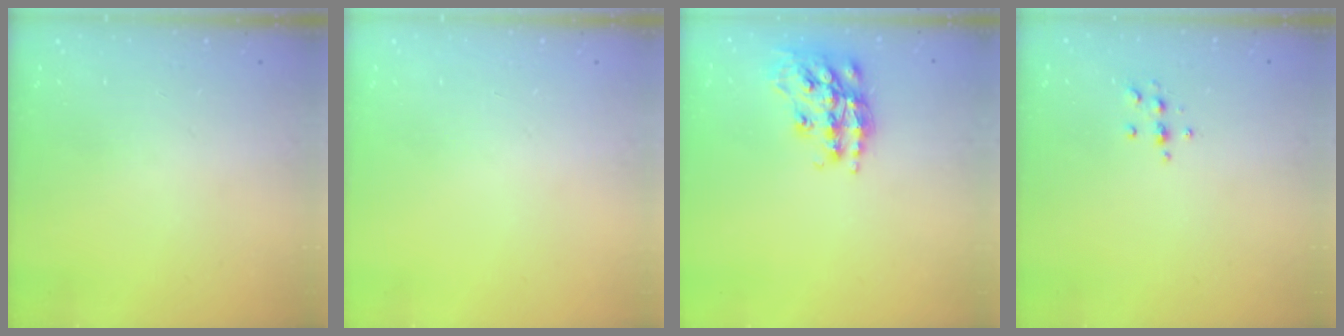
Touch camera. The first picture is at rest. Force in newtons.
{"total": 0.0}
{"total": 17.2, "press": 17.2, "slide": 1.2}
{"total": 5.4, "press": 5.2, "slide": 1.4}